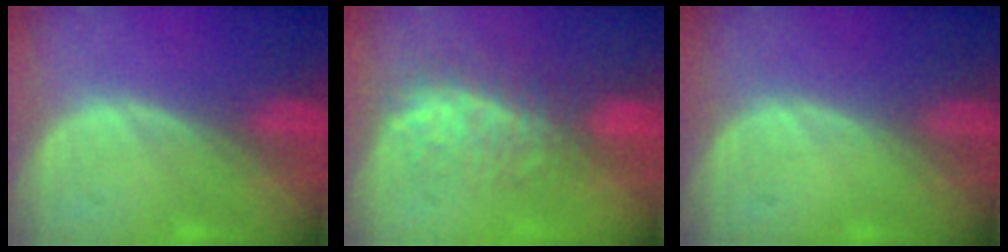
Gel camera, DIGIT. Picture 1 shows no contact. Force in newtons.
{"total": 7.5, "press": 7.0, "slide": 2.8}
{"total": 0.0}